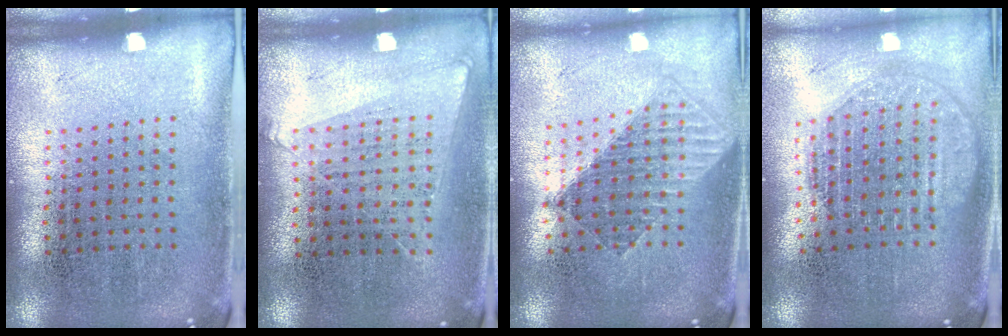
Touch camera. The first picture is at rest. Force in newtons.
{"total": 1.0, "press": 0.9, "slide": 0.5}
{"total": 1.5, "press": 1.3, "slide": 0.8}
{"total": 1.8, "press": 1.5, "slide": 1.0}